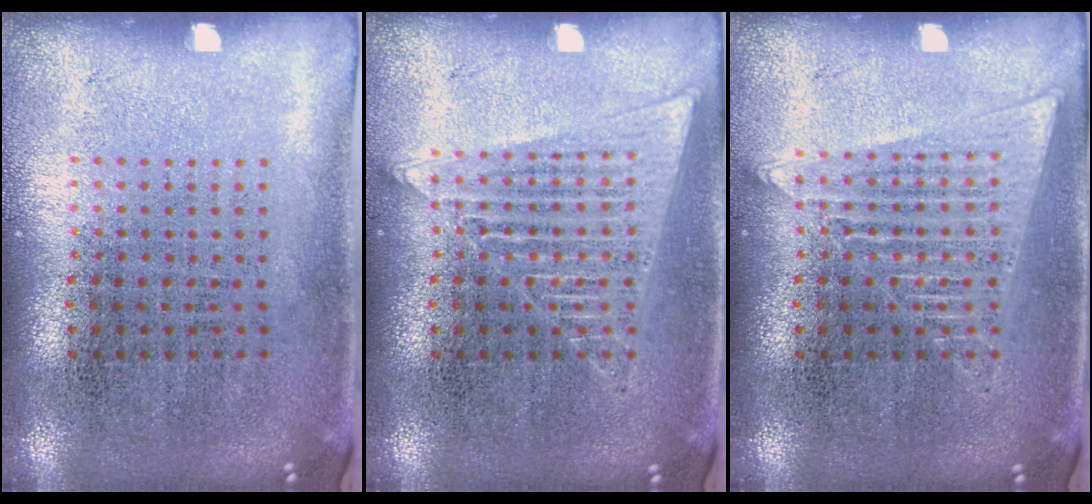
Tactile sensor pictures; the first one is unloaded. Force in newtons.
{"total": 2.4, "press": 2.4, "slide": 0.3}
{"total": 2.2, "press": 2.2, "slide": 0.2}